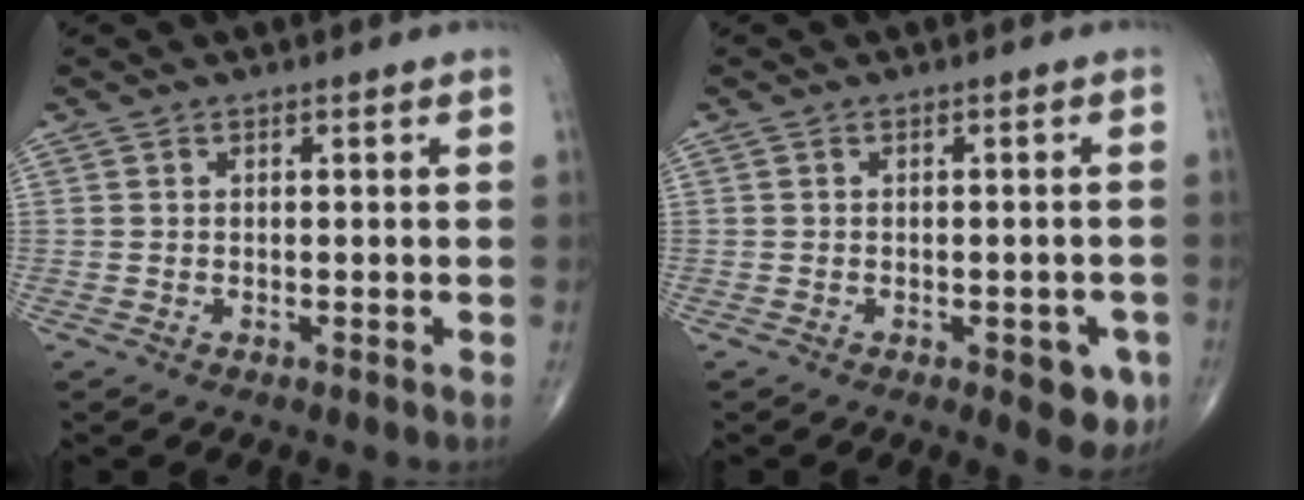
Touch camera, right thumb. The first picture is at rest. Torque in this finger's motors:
{"motor_torque": [0.76, 0.98, 0.15, 0.09, 0.00]}